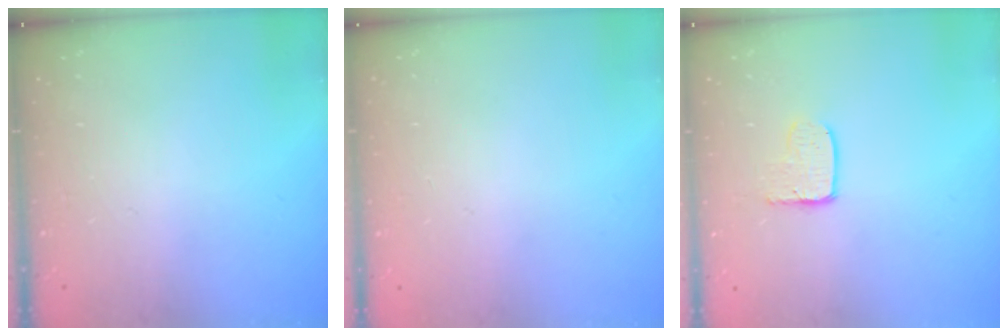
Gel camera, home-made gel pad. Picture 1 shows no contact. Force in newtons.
{"total": 0.7, "press": 0.6, "slide": 0.3}
{"total": 3.9, "press": 3.9, "slide": 0.4}